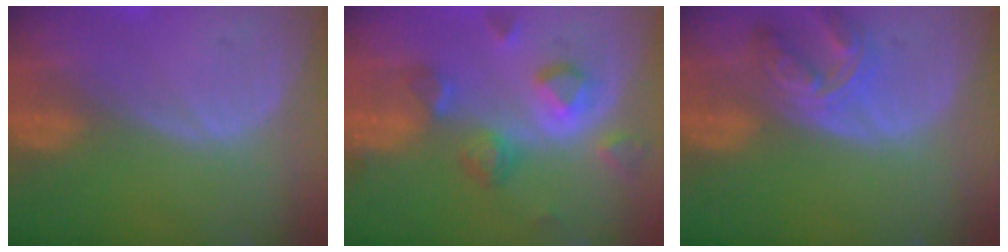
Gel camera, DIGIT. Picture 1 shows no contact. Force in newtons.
{"total": 7.1, "press": 7.0, "slide": 1.2}
{"total": 7.0, "press": 6.3, "slide": 3.0}